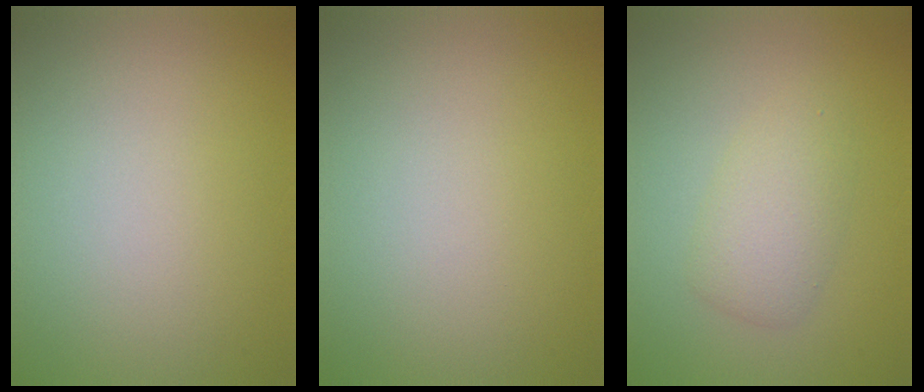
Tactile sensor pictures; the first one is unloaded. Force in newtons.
{"total": 0.0}
{"total": 2.9, "press": 2.9, "slide": 0.0}